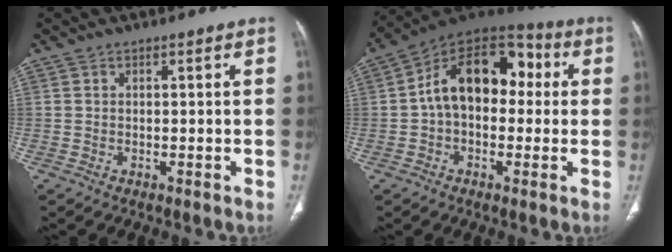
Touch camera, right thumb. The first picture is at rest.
{"total": 16.6, "force": [1.4, 10.8, 12.6], "torque": [-0.165, 0.048, 0.009]}